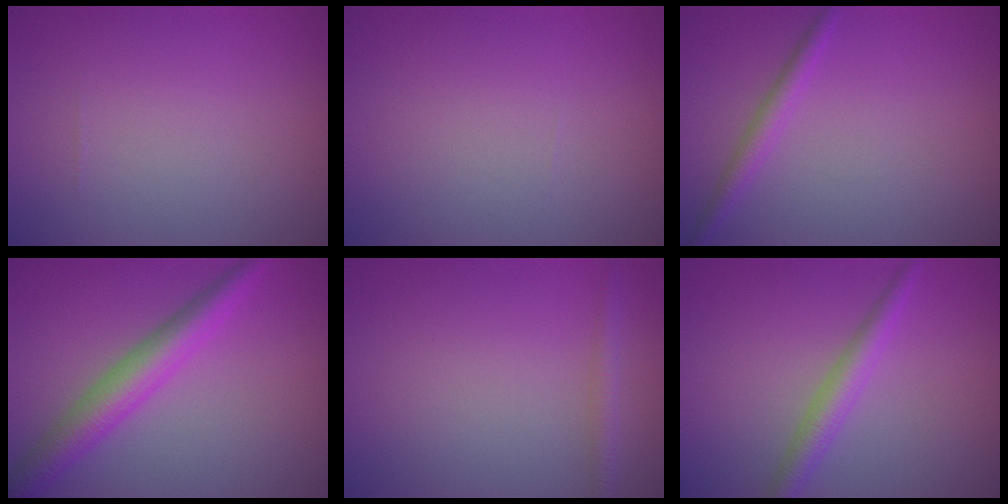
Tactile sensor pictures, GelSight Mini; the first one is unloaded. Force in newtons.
{"total": 0.0}
{"total": 1.7, "press": 1.7, "slide": 0.1}
{"total": 4.4, "press": 4.4, "slide": 0.1}
{"total": 1.4, "press": 1.4, "slide": 0.1}
{"total": 2.7, "press": 2.7, "slide": 0.1}